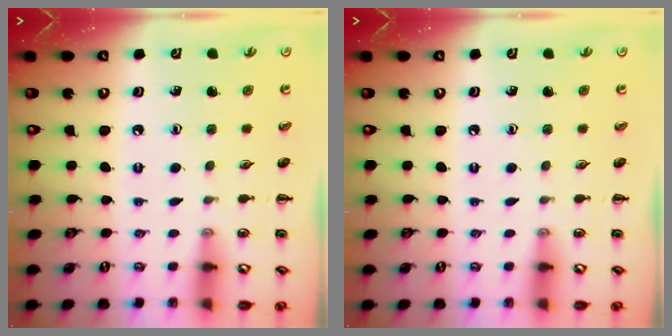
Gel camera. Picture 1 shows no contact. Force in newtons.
{"total": 0.0}